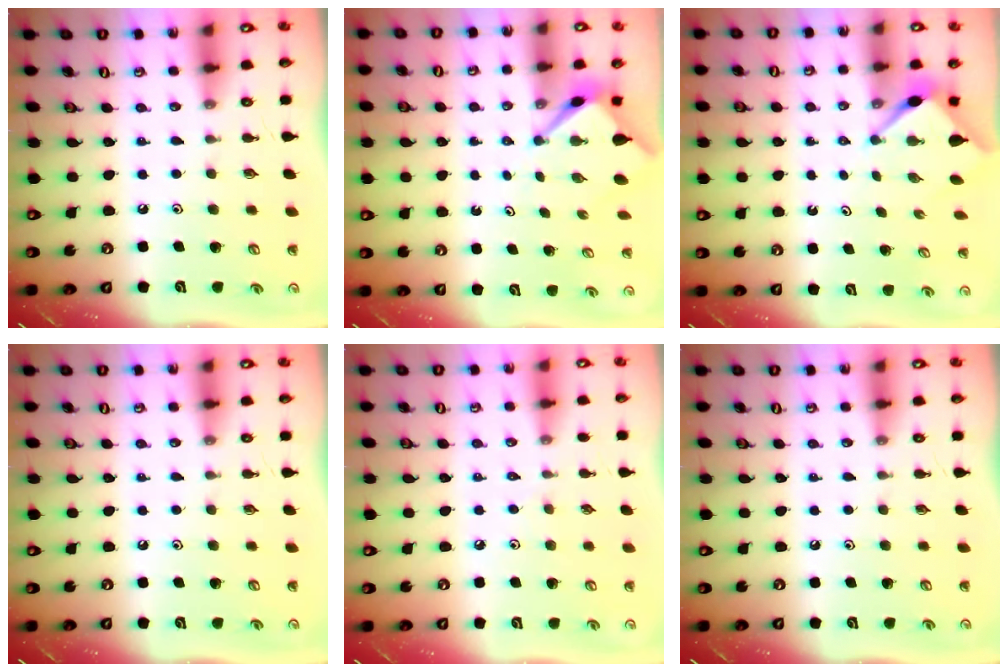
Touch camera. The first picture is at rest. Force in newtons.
{"total": 3.0, "press": 3.0, "slide": 0.3}
{"total": 2.9, "press": 2.9, "slide": 0.3}
{"total": 0.0}
{"total": 2.5, "press": 2.5, "slide": 0.5}
{"total": 0.0}